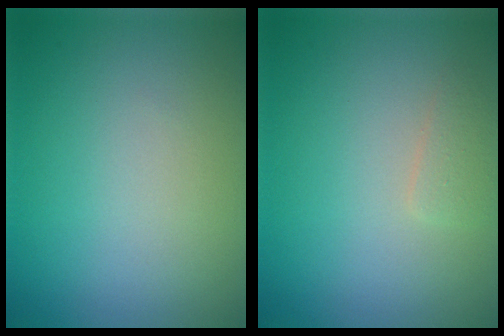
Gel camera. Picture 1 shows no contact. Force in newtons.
{"total": 1.0, "press": 1.0, "slide": 0.1}